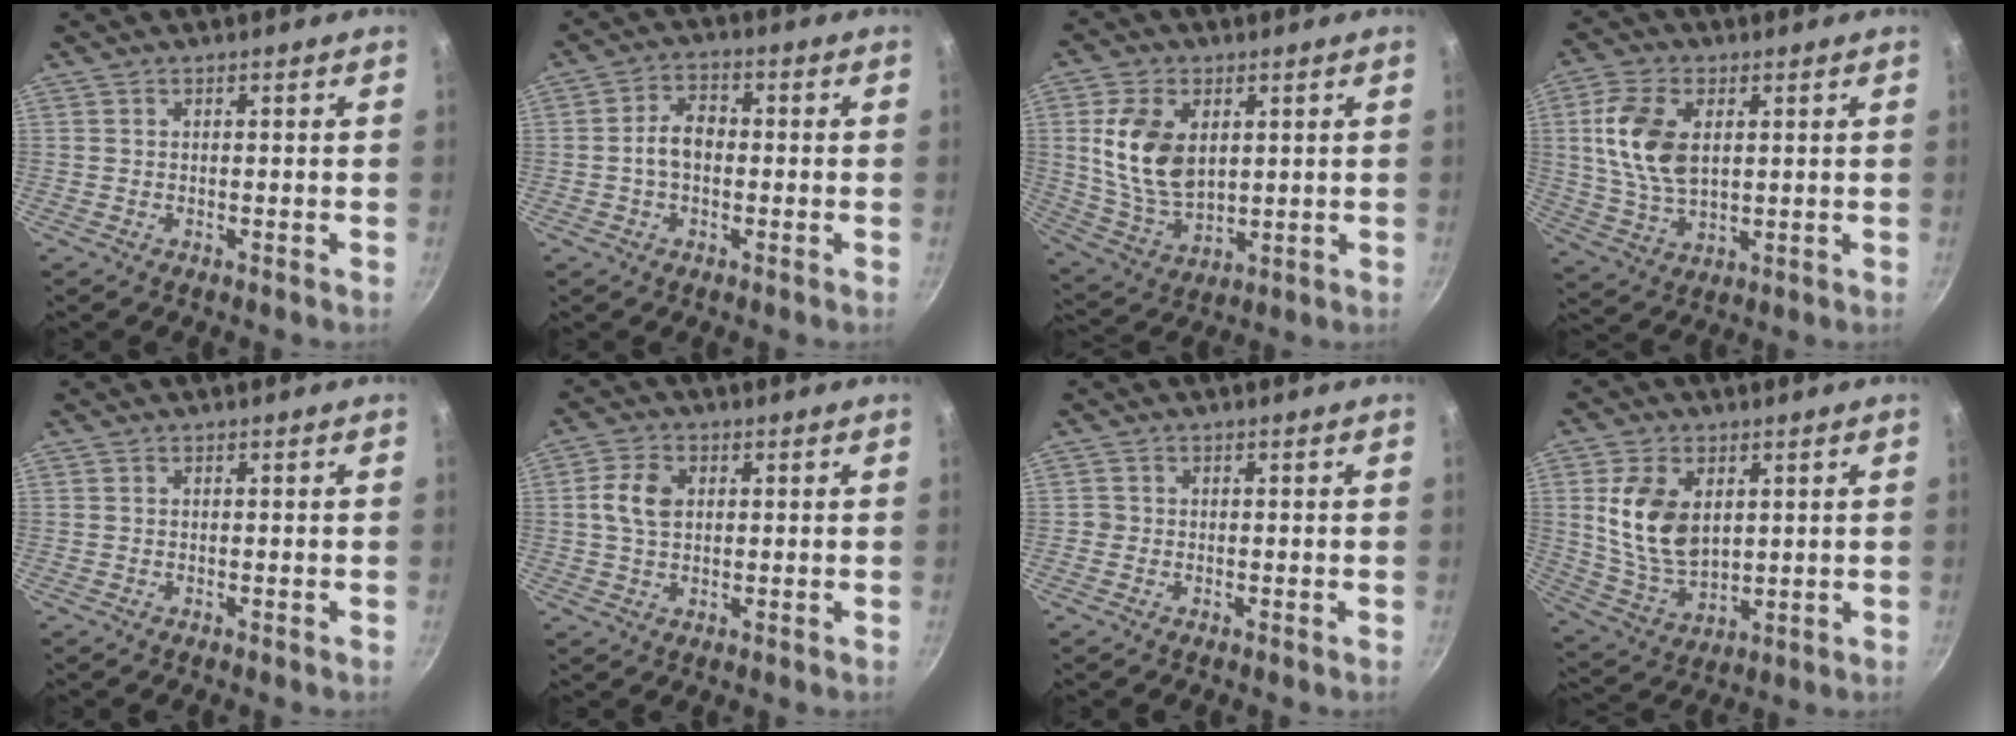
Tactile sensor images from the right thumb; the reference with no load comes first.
{"total": 5.6, "force": [-0.6, 3.8, 4.1], "torque": [-0.058, 0.023, -0.017]}
{"total": 13.5, "force": [2.8, 8.8, 9.8], "torque": [-0.168, -0.020, 0.063]}
{"total": 12.7, "force": [2.6, 7.6, 9.8], "torque": [-0.181, -0.007, 0.051]}
{"total": 0.0}
{"total": 6.1, "force": [1.0, 4.2, 4.3], "torque": [-0.074, 0.008, 0.015]}
{"total": 1.0, "force": [-0.3, 0.9, 0.1], "torque": [-0.001, 0.002, -0.007]}
{"total": 13.1, "force": [2.9, 8.7, 9.4], "torque": [-0.161, -0.023, 0.066]}